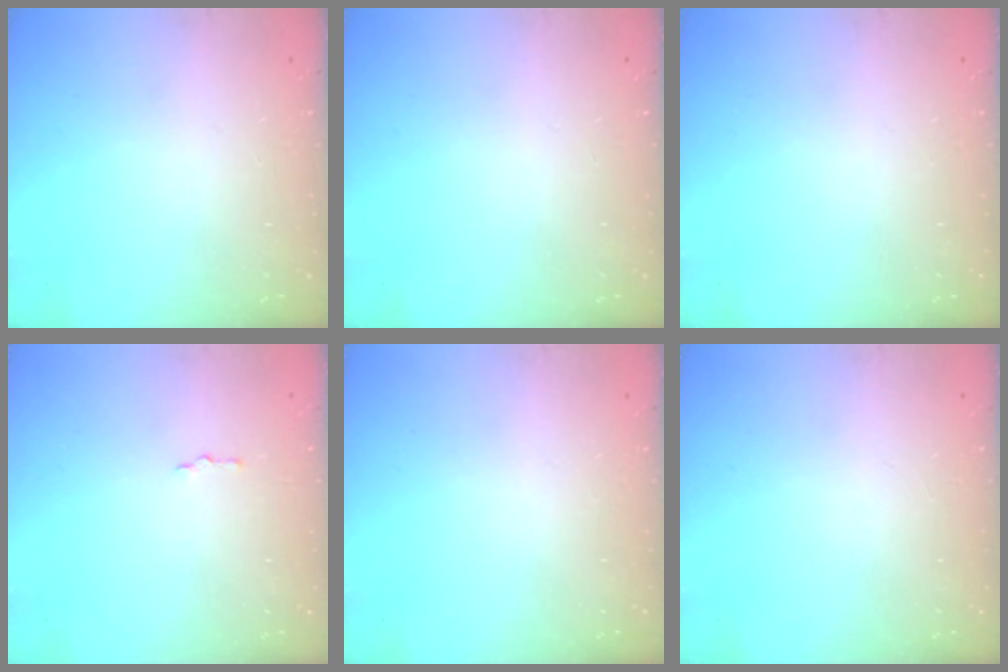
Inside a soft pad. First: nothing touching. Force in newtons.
{"total": 0.0}
{"total": 0.0}
{"total": 1.5, "press": 1.5, "slide": 0.2}
{"total": 0.0}
{"total": 0.0}